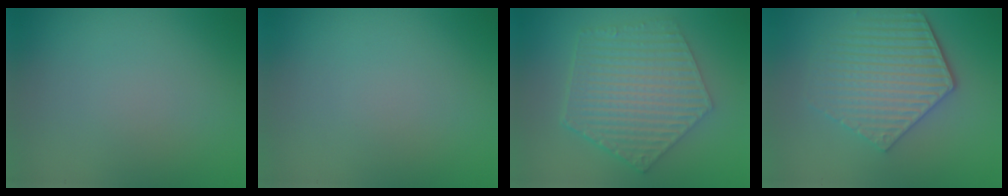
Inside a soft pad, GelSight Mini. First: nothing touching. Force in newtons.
{"total": 0.0}
{"total": 6.6, "press": 4.9, "slide": 4.4}
{"total": 5.1, "press": 4.3, "slide": 2.8}